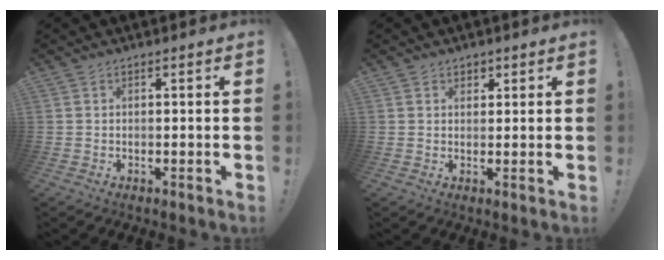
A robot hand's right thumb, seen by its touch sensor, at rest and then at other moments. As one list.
[{"total": 1.9, "force": [1.2, 1.4, 0.3], "torque": [0.001, -0.006, 0.020]}]